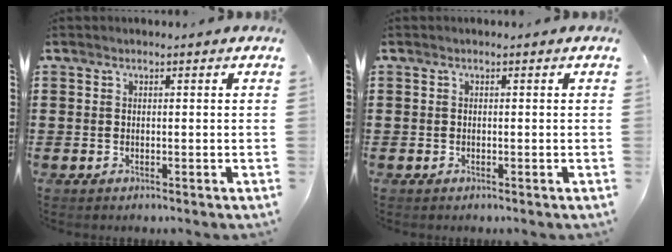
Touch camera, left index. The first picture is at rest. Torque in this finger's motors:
{"motor_torque": [0.26, 0.20, 0.04, 0.01]}